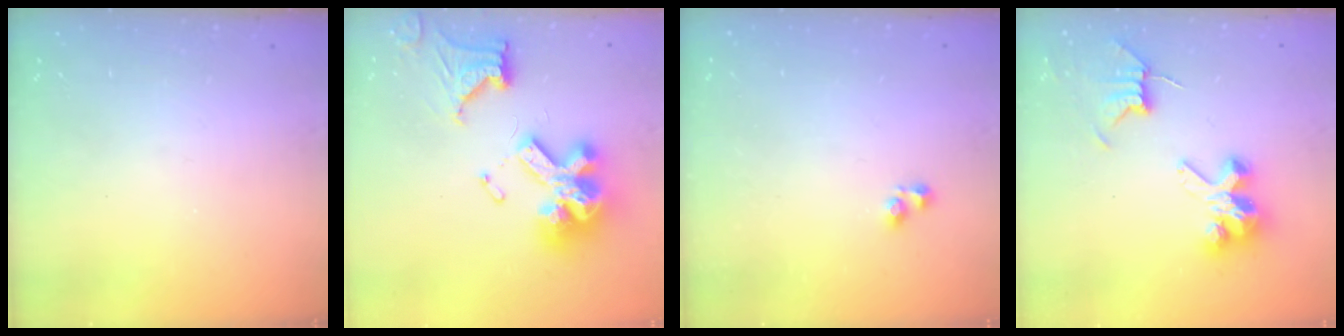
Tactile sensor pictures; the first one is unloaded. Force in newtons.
{"total": 20.1, "press": 20.0, "slide": 2.1}
{"total": 1.6, "press": 1.5, "slide": 0.3}
{"total": 8.7, "press": 8.6, "slide": 0.7}